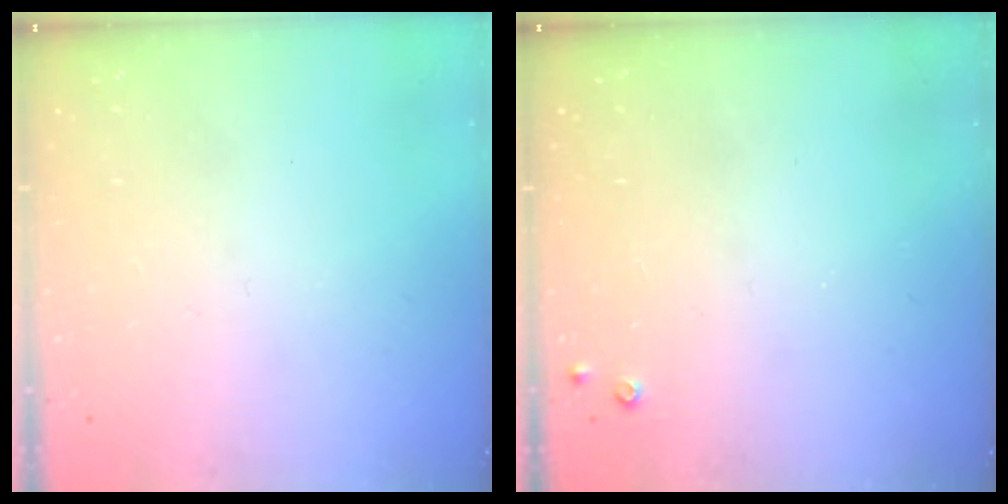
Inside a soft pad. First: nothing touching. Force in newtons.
{"total": 3.5, "press": 3.5, "slide": 0.6}